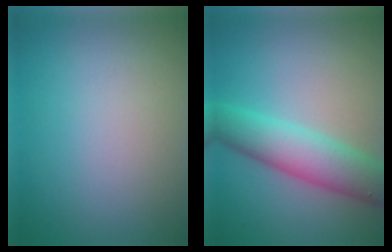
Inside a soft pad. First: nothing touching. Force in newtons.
{"total": 6.1, "press": 6.1, "slide": 0.4}